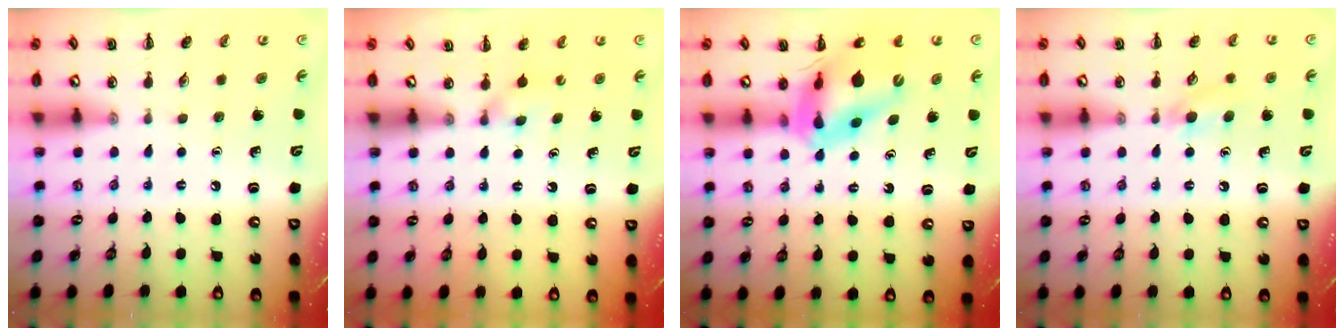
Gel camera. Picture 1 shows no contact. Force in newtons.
{"total": 2.4, "press": 2.2, "slide": 1.0}
{"total": 12.6, "press": 12.0, "slide": 3.9}
{"total": 6.1, "press": 5.8, "slide": 1.7}